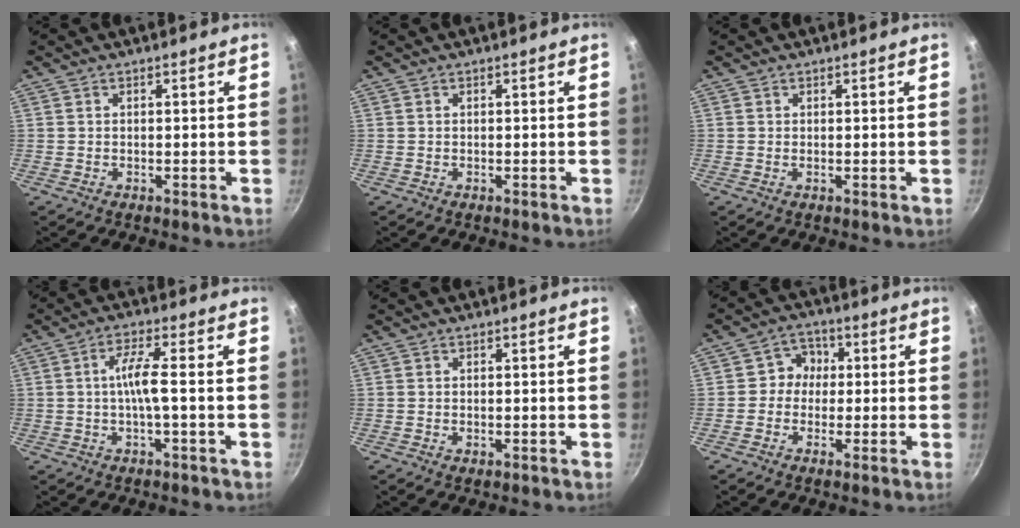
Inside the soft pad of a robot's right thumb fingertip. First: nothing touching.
{"total": 0.0}
{"total": 0.0}
{"total": 5.2, "force": [-0.6, 0.5, 5.1], "torque": [-0.111, 0.014, -0.015]}
{"total": 0.8, "force": [-0.1, 0.4, 0.7], "torque": [-0.010, -0.001, -0.003]}
{"total": 5.1, "force": [0.1, 4.8, 1.7], "torque": [0.013, 0.011, -0.014]}